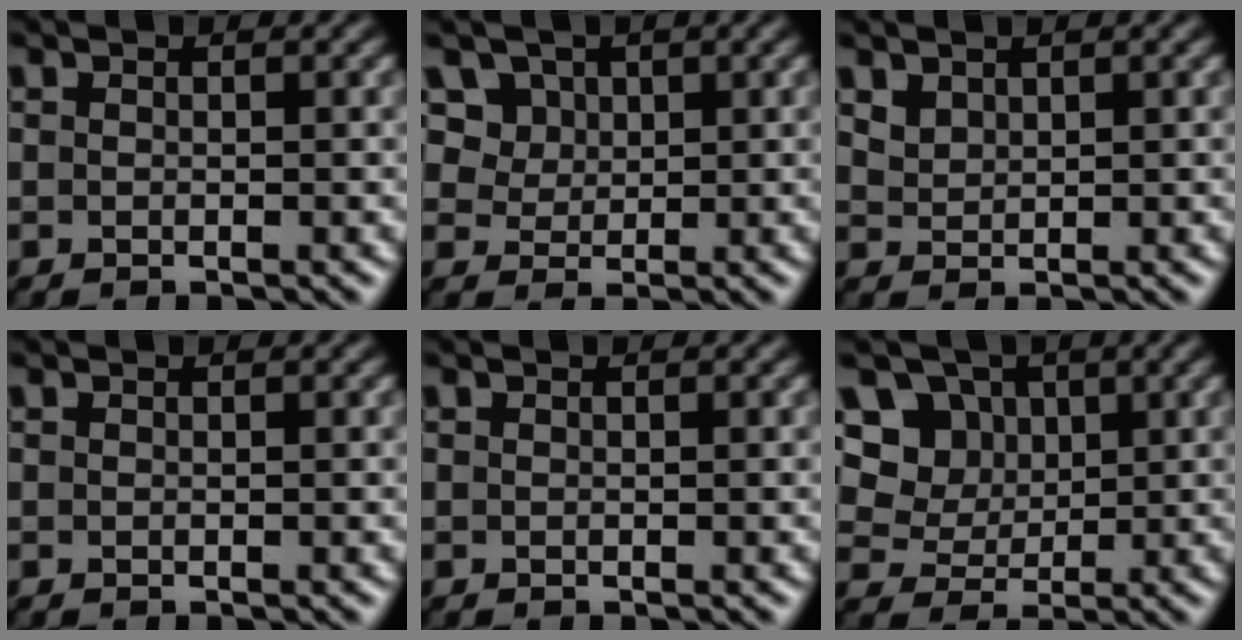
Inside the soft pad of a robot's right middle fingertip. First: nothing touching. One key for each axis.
{"total": 5.9, "fx": 3.3, "fy": 4.3, "fz": 2.4, "tx": -0.054, "ty": -0.005, "tz": 0.057}
{"total": 1.4, "fx": 1.1, "fy": 0.8, "fz": 0.4, "tx": -0.013, "ty": -0.002, "tz": 0.025}
{"total": 0.0}
{"total": 0.0}
{"total": 7.7, "fx": 3.4, "fy": 6.2, "fz": 3.0, "tx": -0.056, "ty": 0.003, "tz": 0.049}